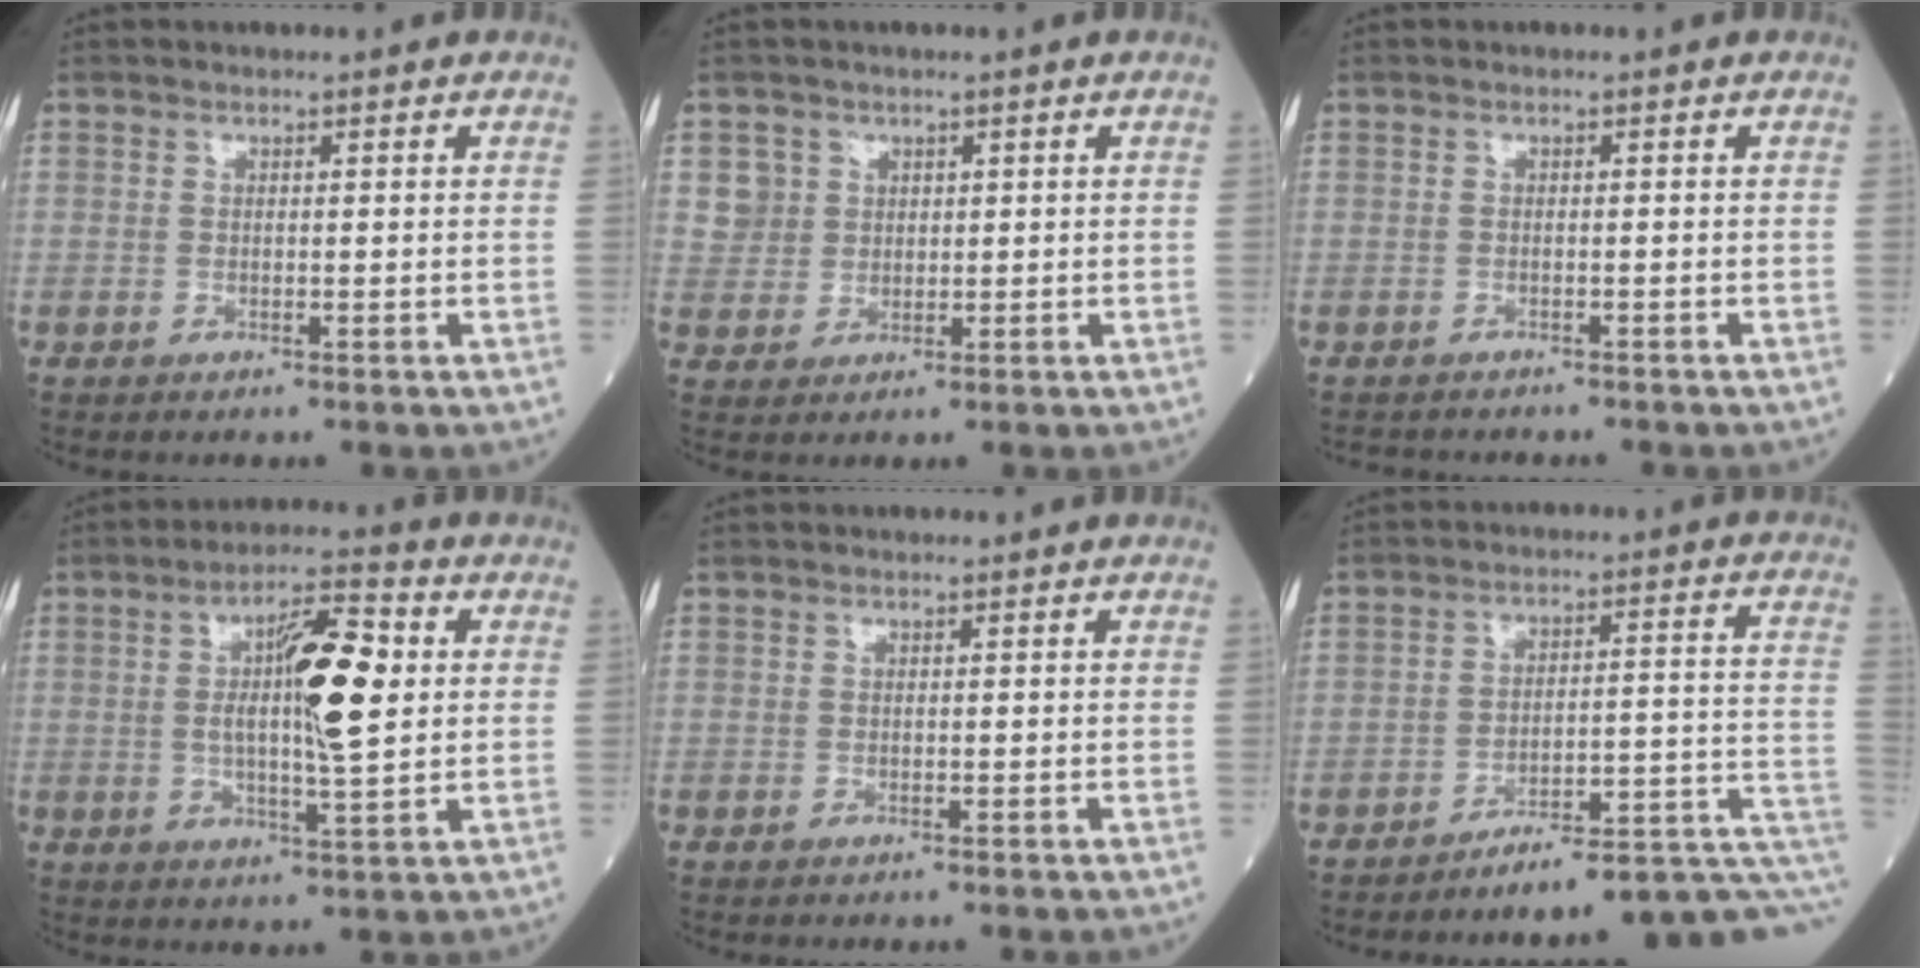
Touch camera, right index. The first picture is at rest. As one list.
[{"total": 3.4, "force": [1.3, 3.2, -0.1], "torque": [0.014, 0.007, 0.023]}, {"total": 3.8, "force": [-3.5, 1.0, 1.1], "torque": [-0.016, -0.005, -0.047]}, {"total": 11.2, "force": [1.7, 1.7, 11.0], "torque": [-0.182, 0.012, 0.025]}, {"total": 0.0}, {"total": 12.0, "force": [-9.1, 0.9, 7.8], "torque": [-0.077, 0.054, -0.125]}]